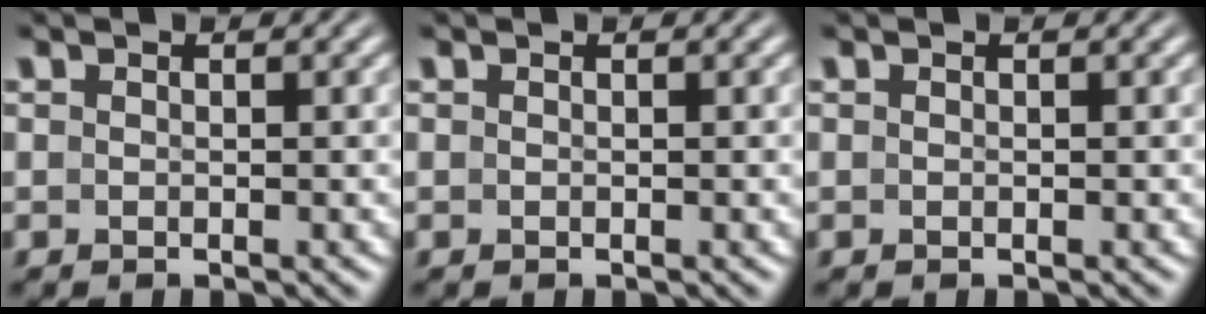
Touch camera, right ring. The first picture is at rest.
{"total": 0.0}
{"total": 0.0}